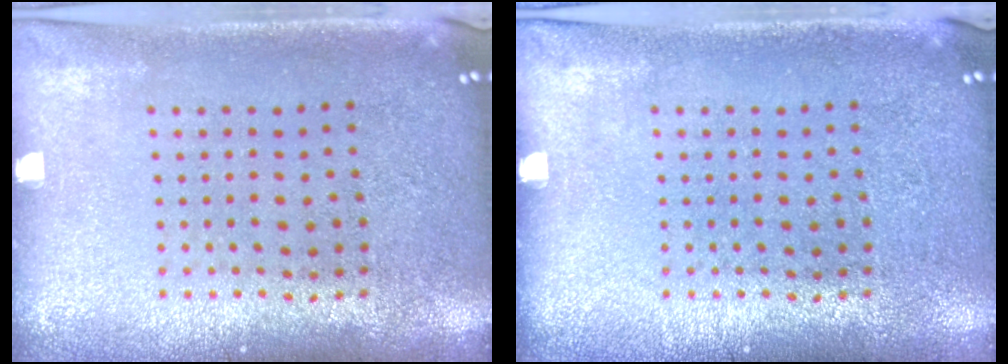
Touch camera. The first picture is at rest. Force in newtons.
{"total": 0.0}